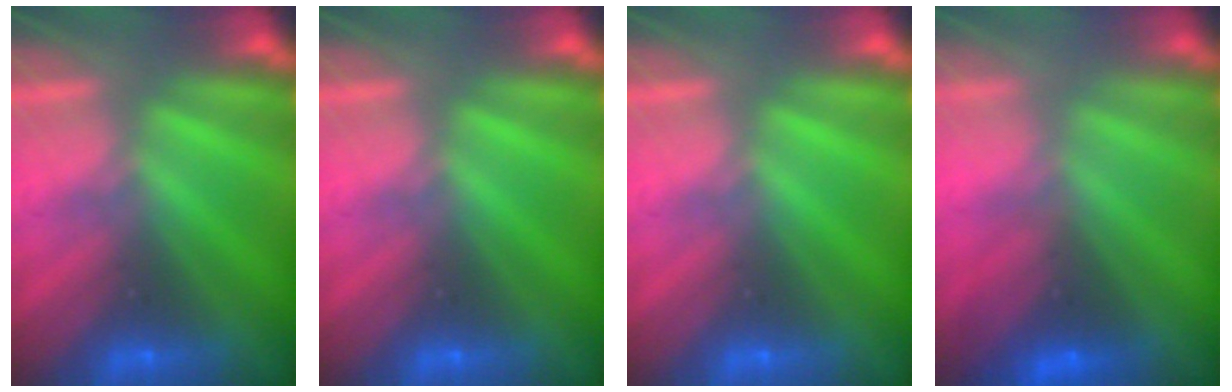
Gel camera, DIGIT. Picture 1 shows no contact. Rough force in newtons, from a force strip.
{"total": 0.0}
{"total": 0.0}
{"total": 2.8}